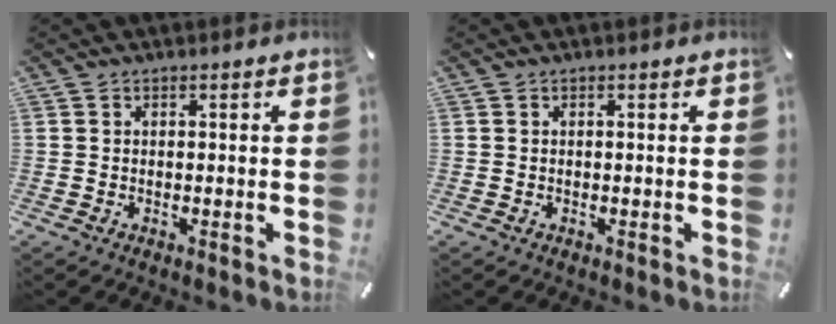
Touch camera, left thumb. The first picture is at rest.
{"total": 0.0}